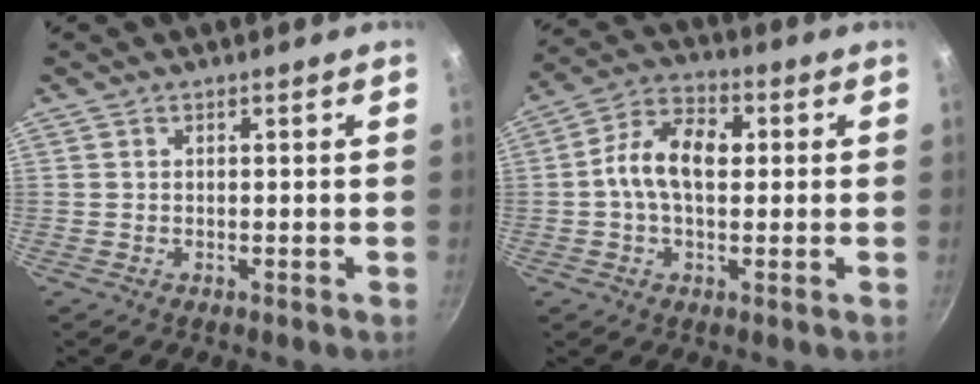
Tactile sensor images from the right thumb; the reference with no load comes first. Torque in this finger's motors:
{"motor_torque": [0.34, 0.35, 0.55, -0.31, 0.12]}